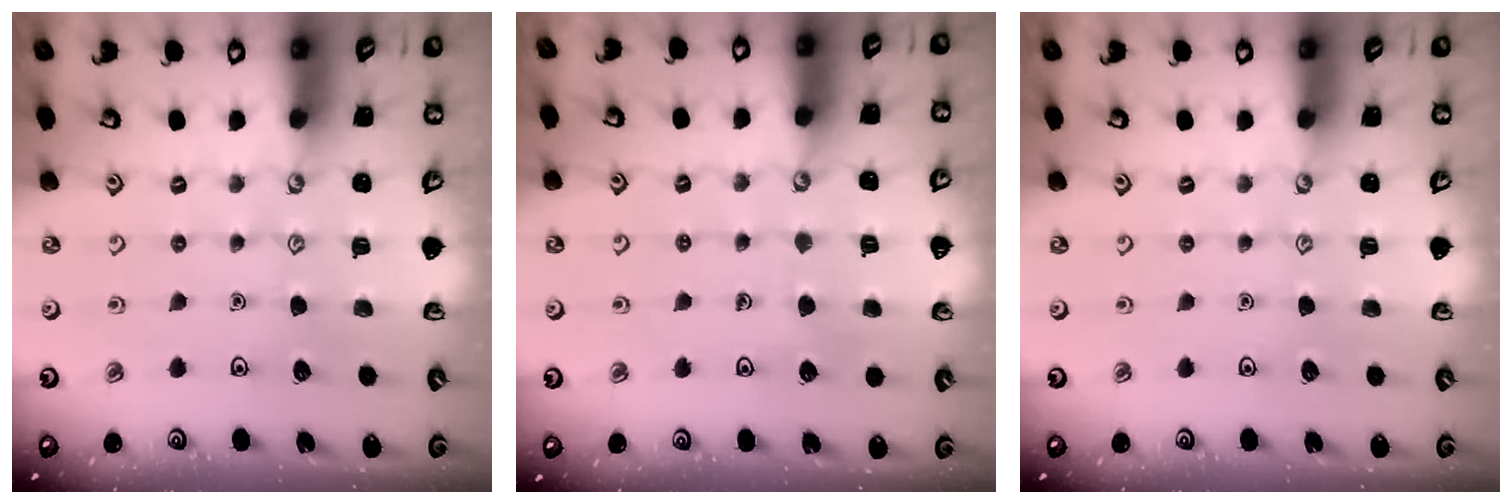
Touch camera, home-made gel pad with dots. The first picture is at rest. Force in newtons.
{"total": 3.4, "press": 3.4, "slide": 0.2}
{"total": 0.0}